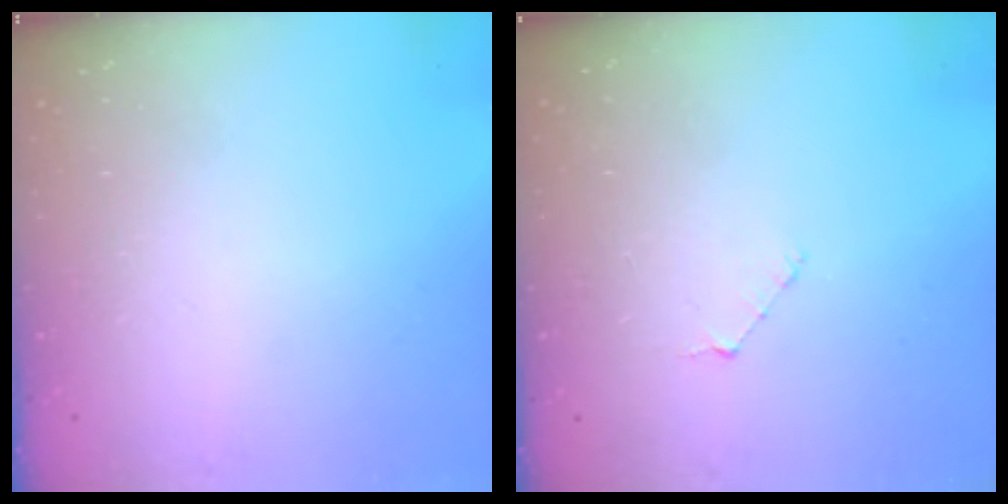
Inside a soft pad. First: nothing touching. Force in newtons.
{"total": 3.4, "press": 3.4, "slide": 0.3}